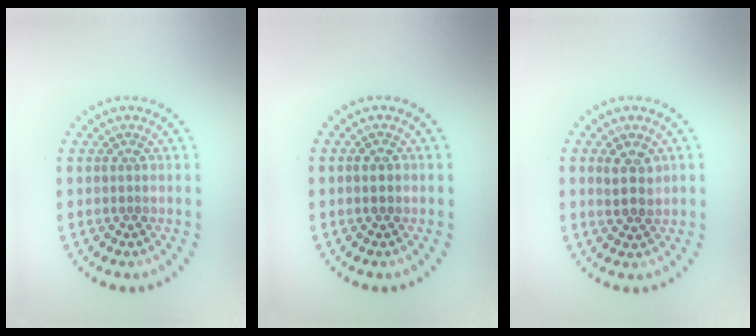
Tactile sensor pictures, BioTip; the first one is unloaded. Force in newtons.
{"total": 1.5, "press": 1.5, "slide": 0.1}
{"total": 2.3, "press": 2.2, "slide": 0.7}